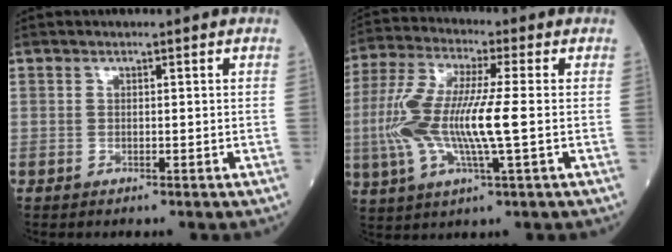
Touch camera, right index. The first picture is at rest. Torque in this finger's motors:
{"motor_torque": [0.41, -0.08, 0.35, 0.21]}